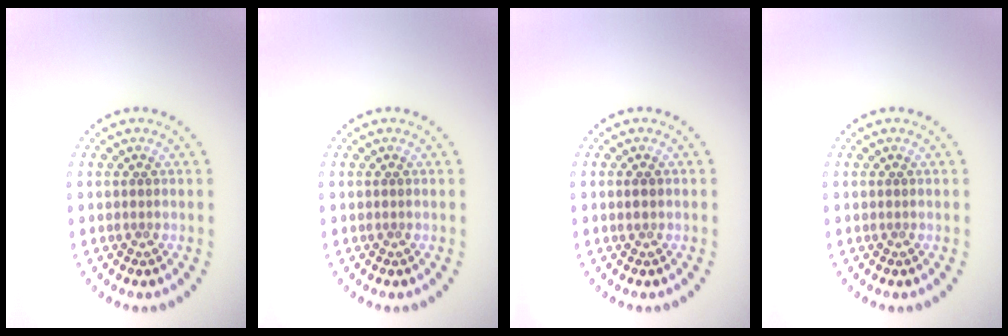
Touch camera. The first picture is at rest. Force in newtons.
{"total": 0.0}
{"total": 0.8, "press": 0.8, "slide": 0.4}
{"total": 0.0}